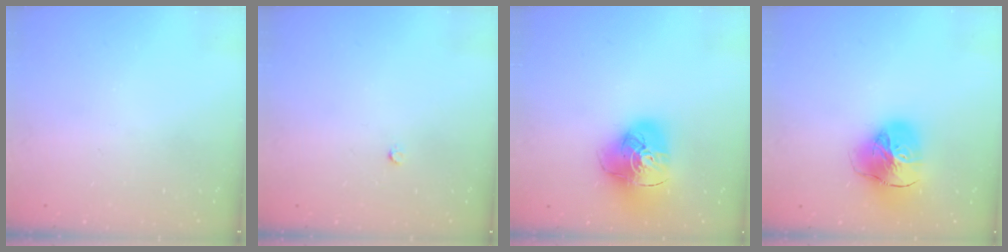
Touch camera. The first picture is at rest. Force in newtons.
{"total": 2.2, "press": 2.2, "slide": 0.3}
{"total": 14.9, "press": 14.8, "slide": 1.6}
{"total": 17.8, "press": 17.7, "slide": 2.1}